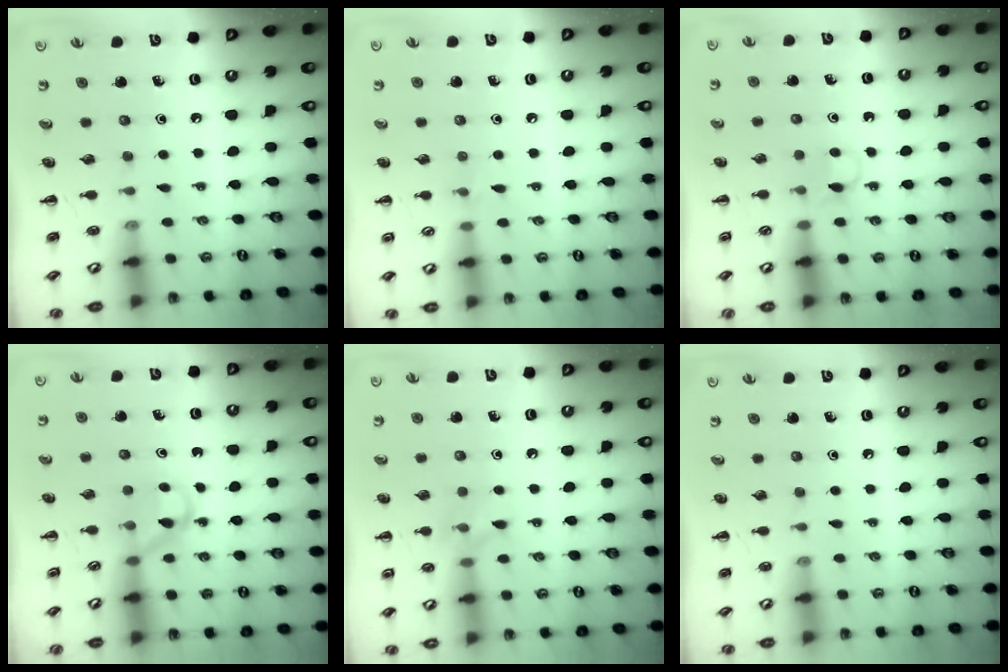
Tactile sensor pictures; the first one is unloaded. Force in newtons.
{"total": 4.1, "press": 3.9, "slide": 1.4}
{"total": 2.8, "press": 2.7, "slide": 0.8}
{"total": 3.5, "press": 3.2, "slide": 1.5}
{"total": 7.4, "press": 7.2, "slide": 1.3}
{"total": 0.0}